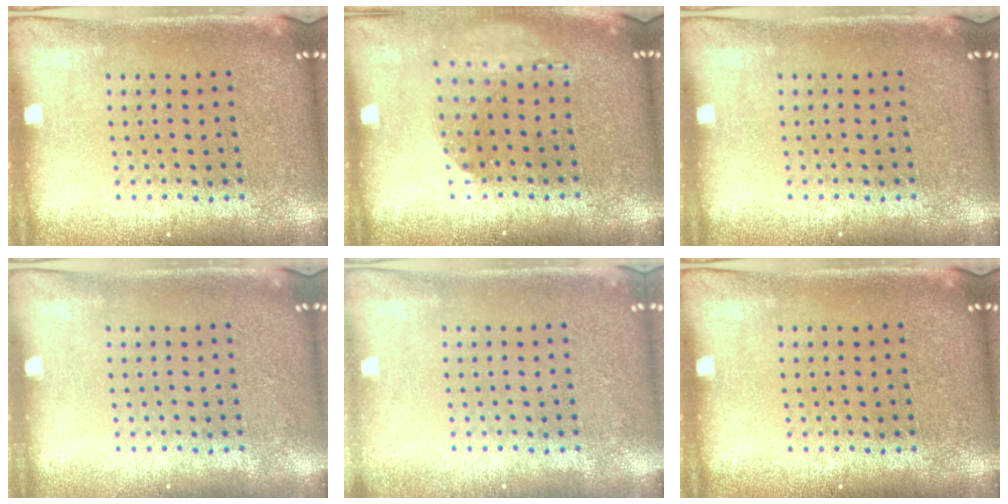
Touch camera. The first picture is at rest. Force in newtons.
{"total": 1.2, "press": 1.2, "slide": 0.0}
{"total": 0.0}
{"total": 0.0}
{"total": 0.8, "press": 0.8, "slide": 0.1}
{"total": 0.0}